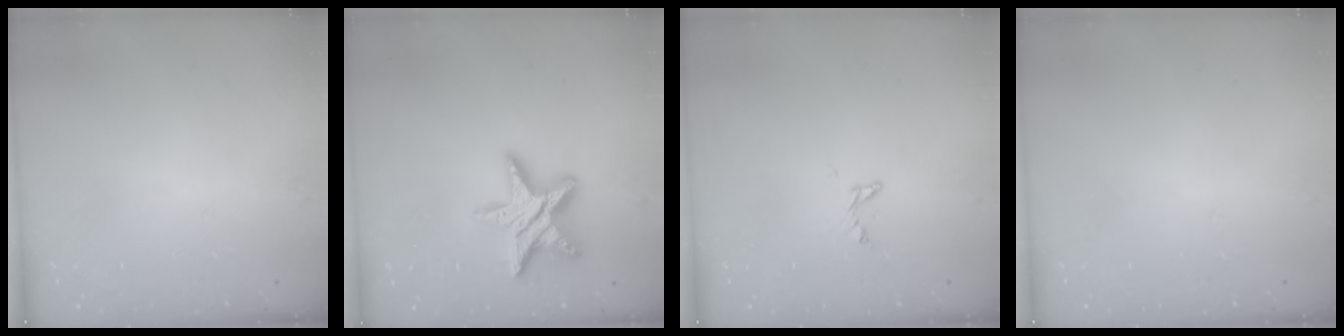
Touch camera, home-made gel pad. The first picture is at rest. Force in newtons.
{"total": 16.5, "press": 16.5, "slide": 1.1}
{"total": 2.7, "press": 2.7, "slide": 0.1}
{"total": 0.0}